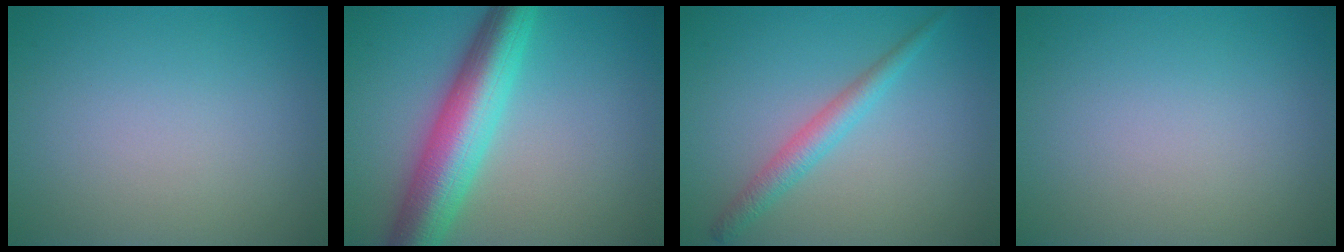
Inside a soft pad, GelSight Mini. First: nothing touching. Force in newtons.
{"total": 8.1, "press": 8.1, "slide": 0.5}
{"total": 2.4, "press": 2.4, "slide": 0.1}
{"total": 0.0}